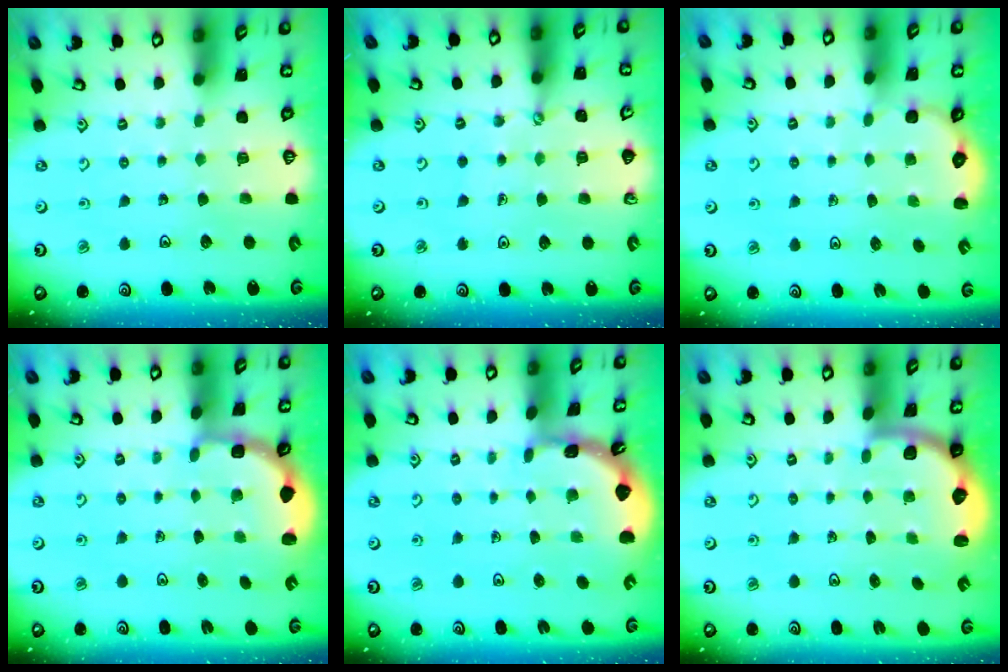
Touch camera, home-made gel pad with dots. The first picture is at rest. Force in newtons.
{"total": 1.4, "press": 1.3, "slide": 0.1}
{"total": 1.5, "press": 1.2, "slide": 0.9}
{"total": 2.7, "press": 2.4, "slide": 1.4}
{"total": 1.6, "press": 1.6, "slide": 0.2}
{"total": 2.2, "press": 2.1, "slide": 0.8}